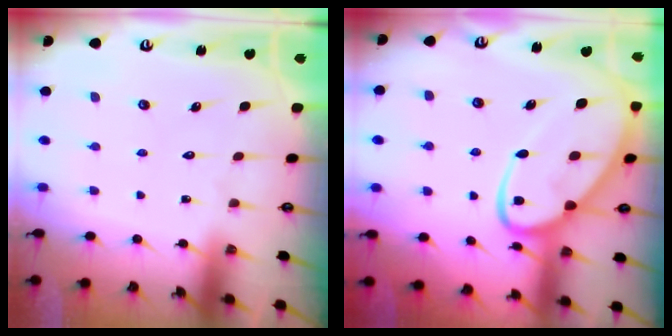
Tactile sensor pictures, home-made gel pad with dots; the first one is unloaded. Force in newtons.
{"total": 13.8, "press": 13.8, "slide": 1.0}